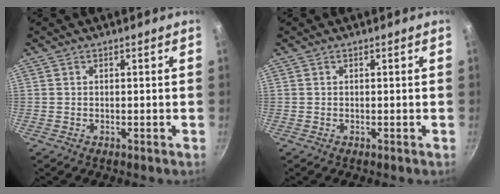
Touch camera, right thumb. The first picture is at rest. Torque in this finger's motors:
{"motor_torque": [-0.25, 0.25, -0.01, 0.01, 0.02]}